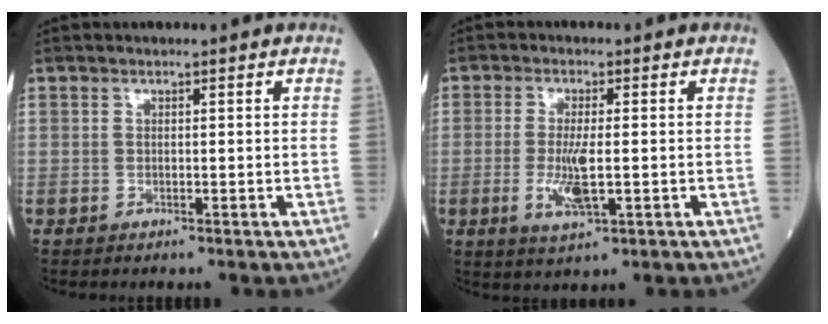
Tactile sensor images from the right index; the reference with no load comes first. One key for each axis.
{"total": 5.8, "fx": -1.0, "fy": 1.2, "fz": 5.6, "tx": -0.117, "ty": -0.012, "tz": -0.017}